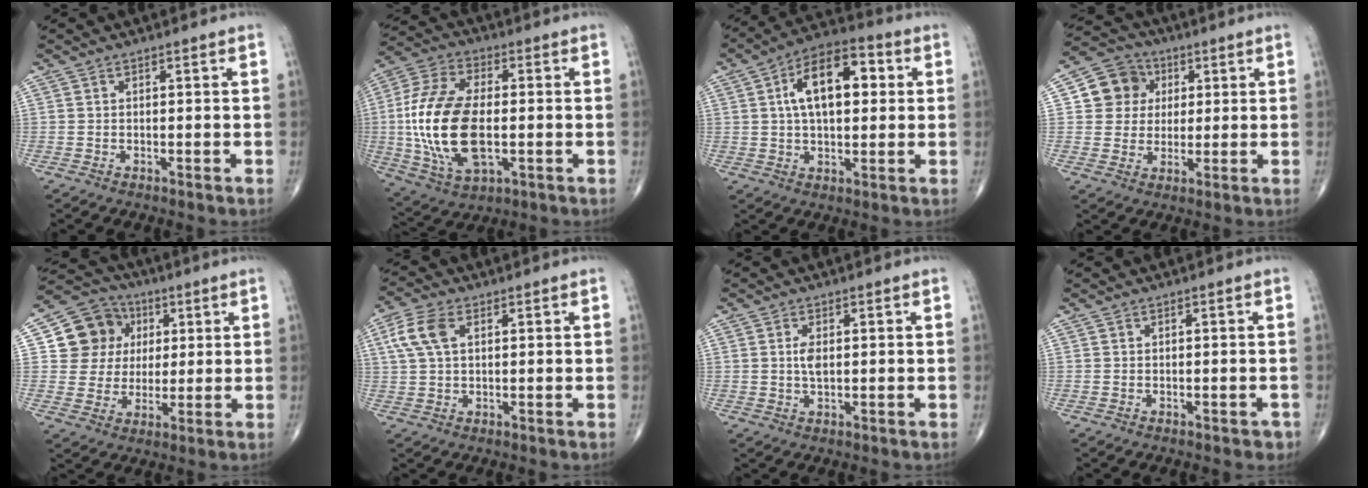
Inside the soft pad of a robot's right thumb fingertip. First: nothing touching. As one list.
[{"total": 19.9, "force": [-1.3, 10.4, 16.9], "torque": [-0.358, 0.001, -0.018]}, {"total": 14.4, "force": [3.1, 7.6, 11.9], "torque": [-0.178, 0.019, 0.044]}, {"total": 9.3, "force": [2.3, 8.5, 3.0], "torque": [-0.018, 0.002, 0.033]}, {"total": 11.8, "force": [3.1, 10.7, 3.7], "torque": [-0.027, 0.004, 0.052]}, {"total": 6.8, "force": [2.1, 3.8, 5.2], "torque": [-0.123, 0.013, 0.042]}, {"total": 2.7, "force": [0.4, 1.2, 2.3], "torque": [-0.045, -0.002, 0.009]}, {"total": 1.3, "force": [-0.8, 0.8, 0.5], "torque": [0.003, 0.005, -0.009]}]